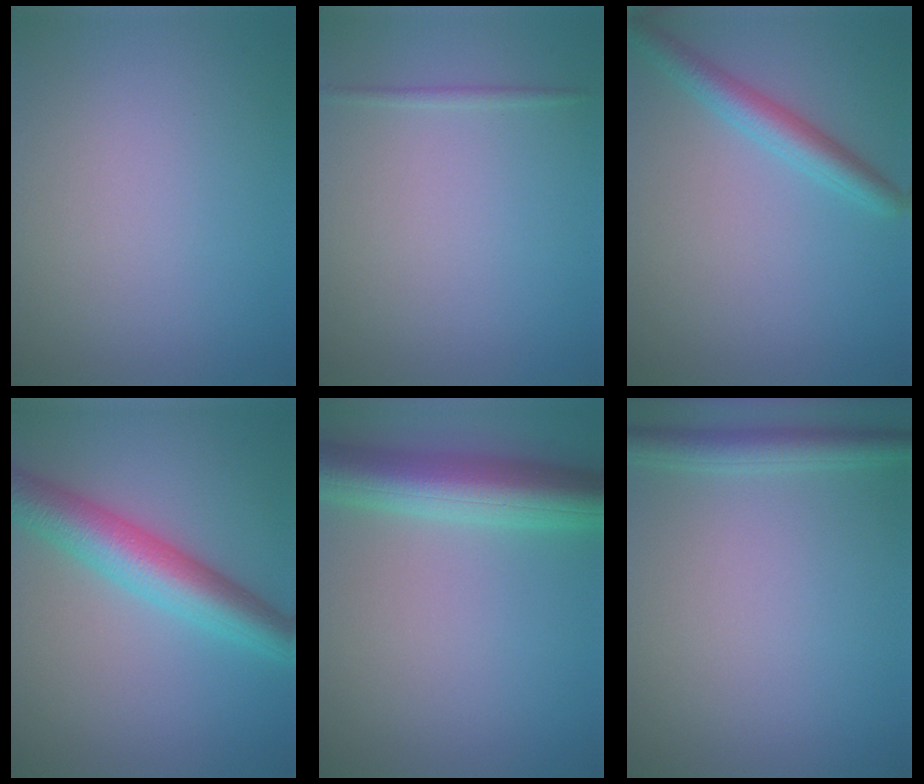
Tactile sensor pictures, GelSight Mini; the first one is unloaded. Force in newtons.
{"total": 0.7, "press": 0.7, "slide": 0.0}
{"total": 3.4, "press": 3.4, "slide": 0.1}
{"total": 6.7, "press": 6.7, "slide": 0.1}
{"total": 7.7, "press": 7.7, "slide": 0.3}
{"total": 2.8, "press": 2.8, "slide": 0.2}